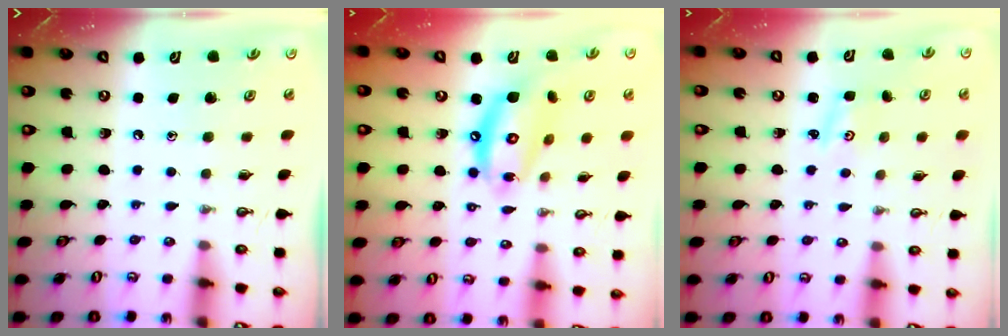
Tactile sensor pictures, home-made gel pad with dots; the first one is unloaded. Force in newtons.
{"total": 13.8, "press": 13.7, "slide": 1.5}
{"total": 1.1, "press": 1.1, "slide": 0.3}